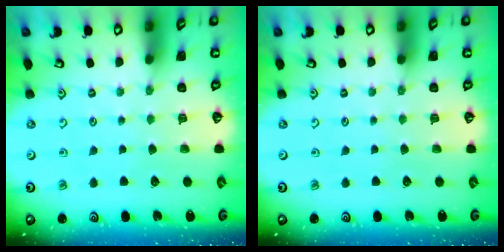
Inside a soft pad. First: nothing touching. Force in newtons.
{"total": 0.0}